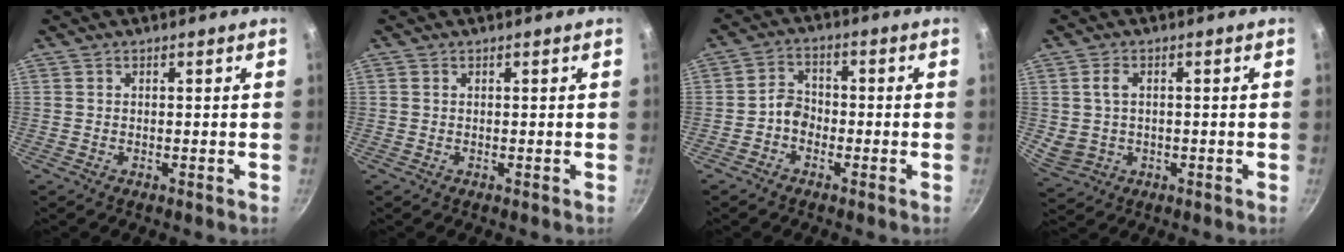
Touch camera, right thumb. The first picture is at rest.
{"total": 0.0}
{"total": 4.0, "force": [-1.8, 3.1, 1.9], "torque": [-0.013, 0.026, -0.039]}
{"total": 4.7, "force": [0.4, 3.7, 2.9], "torque": [-0.044, 0.000, 0.021]}